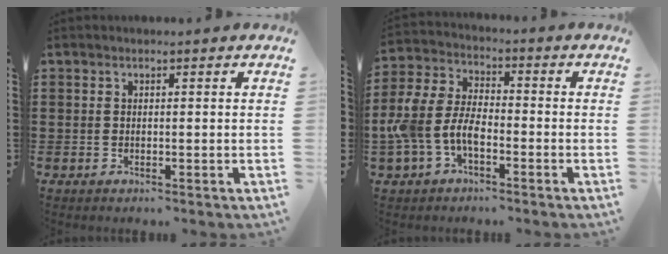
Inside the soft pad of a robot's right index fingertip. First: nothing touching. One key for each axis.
{"total": 7.1, "fx": -3.1, "fy": 3.9, "fz": 5.1, "tx": -0.146, "ty": -0.004, "tz": -0.072}